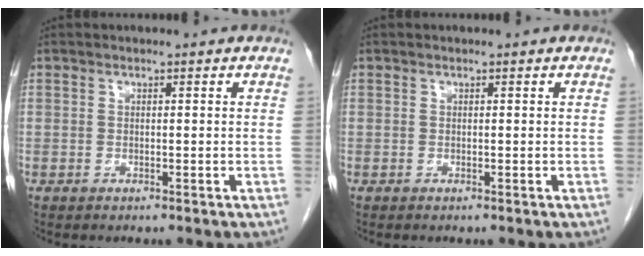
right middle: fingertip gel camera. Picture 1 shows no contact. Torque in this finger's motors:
{"motor_torque": [-0.10, 0.14, 0.00, -0.01]}